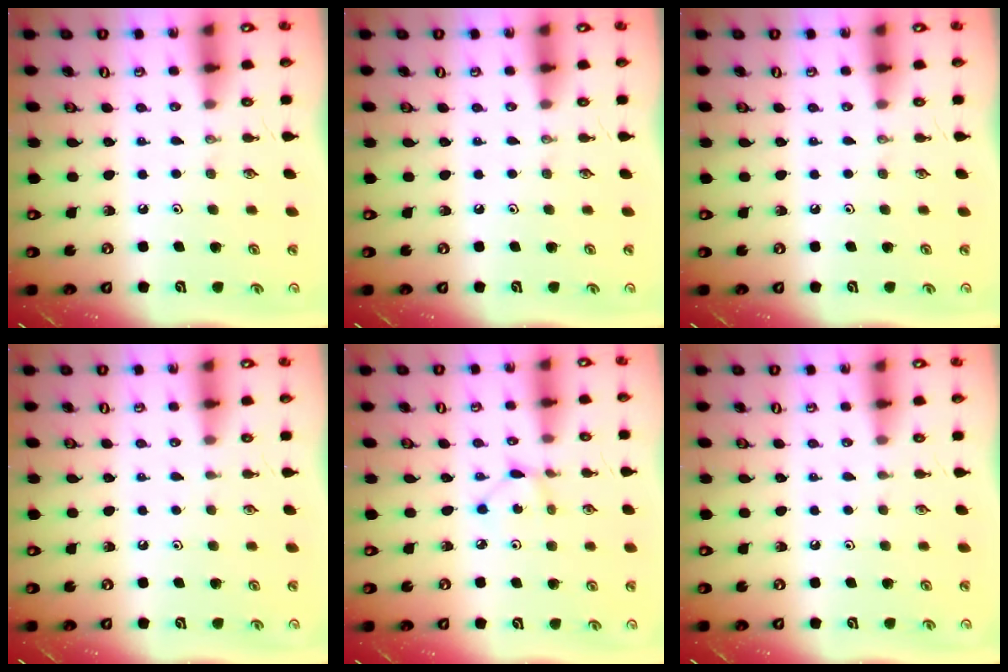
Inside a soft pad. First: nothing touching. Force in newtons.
{"total": 0.0}
{"total": 0.0}
{"total": 1.3, "press": 1.2, "slide": 0.3}
{"total": 2.3, "press": 2.2, "slide": 0.3}
{"total": 0.6, "press": 0.6, "slide": 0.1}